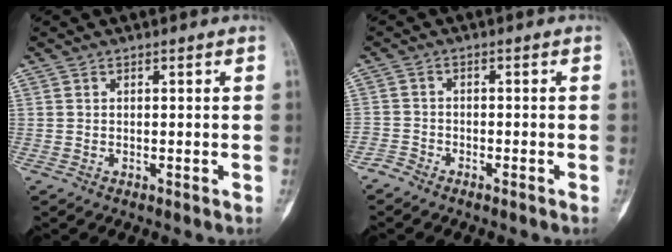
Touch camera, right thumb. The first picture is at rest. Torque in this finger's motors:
{"motor_torque": [1.10, 0.18, 0.44, -1.16, -0.04]}